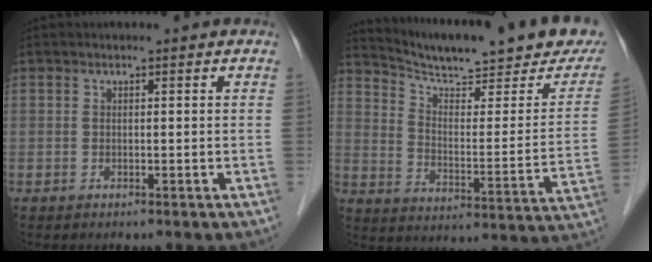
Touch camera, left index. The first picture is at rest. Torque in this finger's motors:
{"motor_torque": [-1.06, -1.08, 0.12, 0.02]}